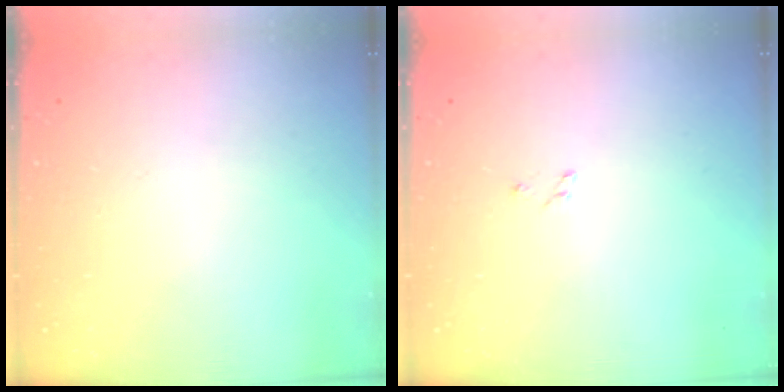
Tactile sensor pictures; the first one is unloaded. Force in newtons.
{"total": 1.5, "press": 1.5, "slide": 0.2}